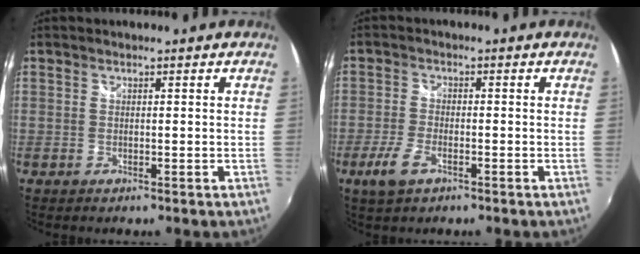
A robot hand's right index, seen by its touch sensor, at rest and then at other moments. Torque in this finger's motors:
{"motor_torque": [0.15, -0.14, 0.24, 0.03]}